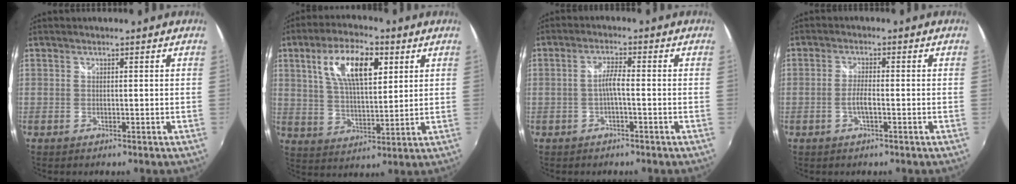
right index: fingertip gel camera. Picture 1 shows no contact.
{"total": 12.7, "force": [5.1, 5.2, 10.4], "torque": [-0.190, 0.018, 0.093]}
{"total": 2.7, "force": [-1.0, 0.1, 2.5], "torque": [-0.051, 0.005, -0.018]}
{"total": 2.4, "force": [-0.9, 0.3, 2.2], "torque": [-0.049, 0.005, -0.019]}